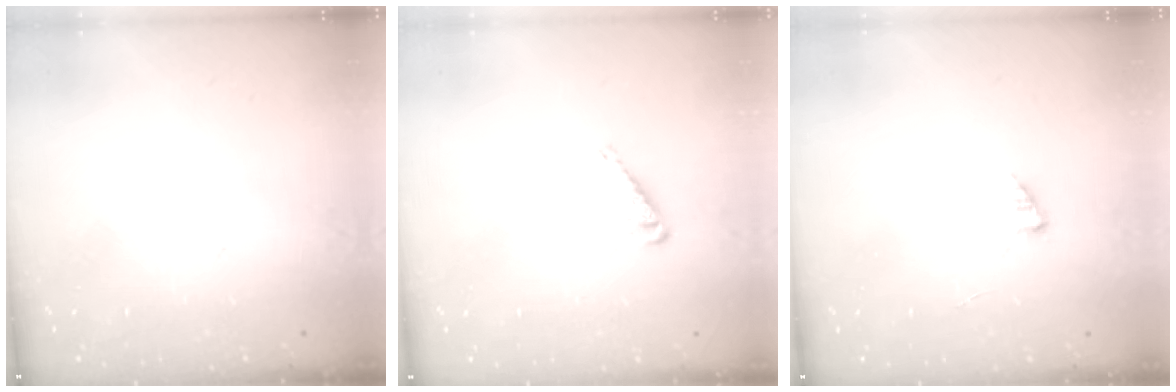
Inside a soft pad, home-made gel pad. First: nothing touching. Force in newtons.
{"total": 3.1, "press": 3.1, "slide": 0.5}
{"total": 1.6, "press": 1.6, "slide": 0.2}